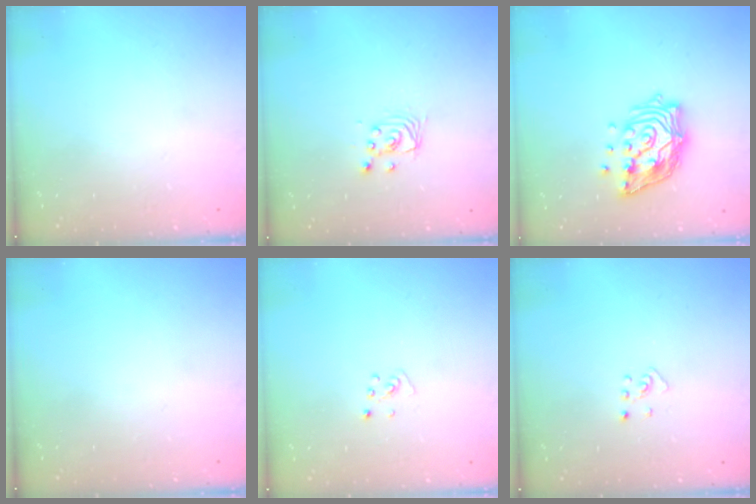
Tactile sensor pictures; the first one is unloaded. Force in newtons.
{"total": 2.9, "press": 2.9, "slide": 0.1}
{"total": 14.3, "press": 14.1, "slide": 2.0}
{"total": 0.0}
{"total": 3.7, "press": 3.7, "slide": 0.4}
{"total": 2.7, "press": 2.7, "slide": 0.5}